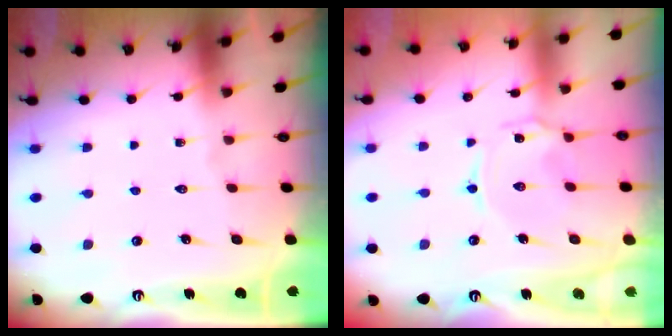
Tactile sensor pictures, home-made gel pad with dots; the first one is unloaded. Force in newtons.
{"total": 1.7, "press": 1.7, "slide": 0.4}